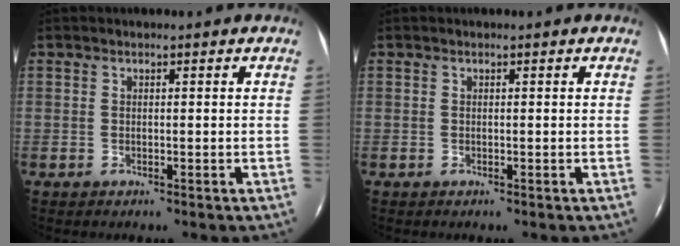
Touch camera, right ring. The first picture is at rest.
{"total": 0.0}